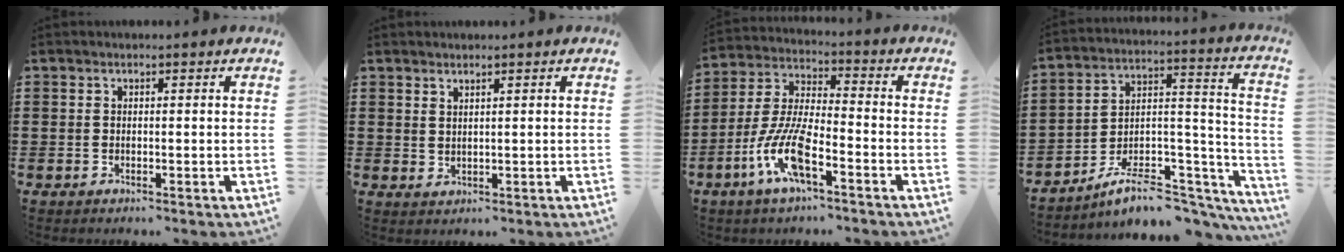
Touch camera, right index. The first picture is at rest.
{"total": 1.3, "force": [1.2, 0.3, 0.2], "torque": [-0.006, 0.002, 0.024]}
{"total": 10.0, "force": [-5.2, 2.4, 8.3], "torque": [-0.204, -0.014, -0.104]}
{"total": 8.3, "force": [-6.4, 3.6, 3.9], "torque": [-0.060, 0.018, -0.114]}